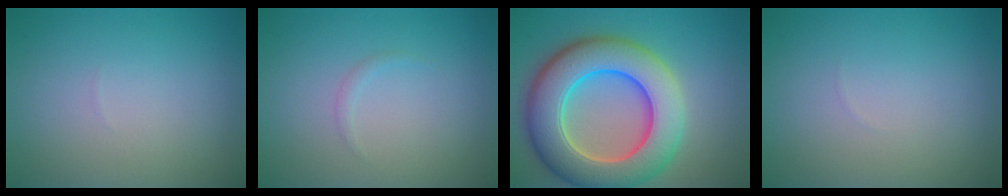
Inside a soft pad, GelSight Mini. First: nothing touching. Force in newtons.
{"total": 0.5, "press": 0.5, "slide": 0.1}
{"total": 11.1, "press": 11.1, "slide": 0.3}
{"total": 0.0}